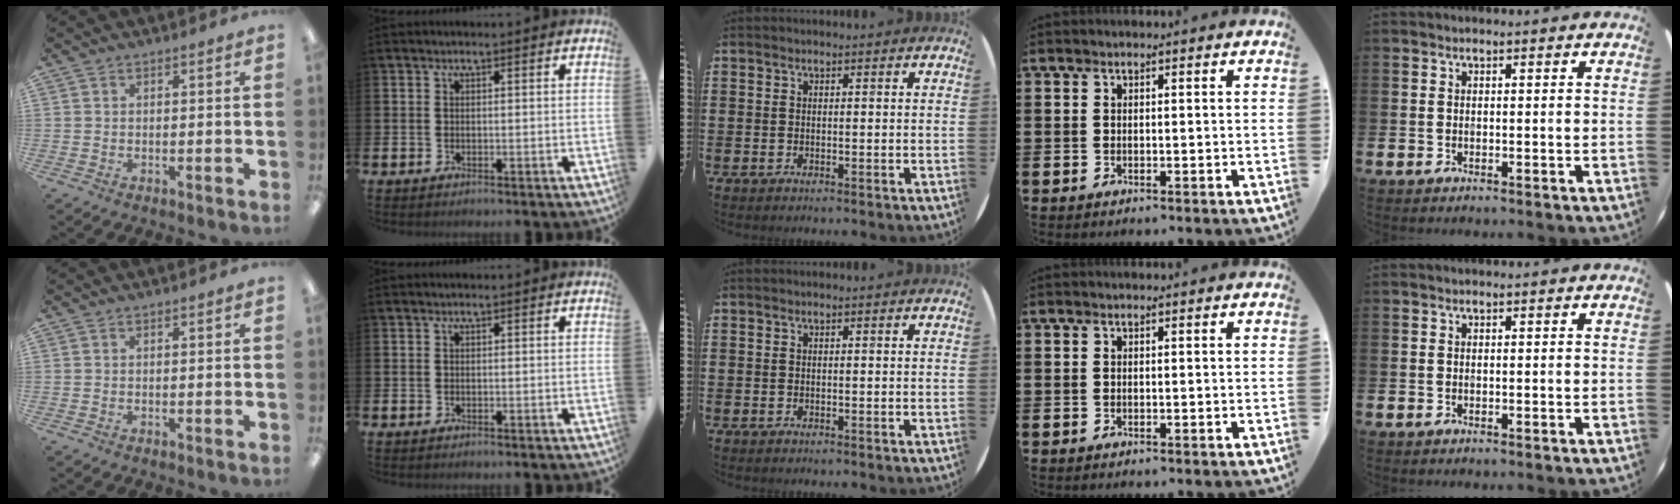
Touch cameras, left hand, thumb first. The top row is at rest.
{}